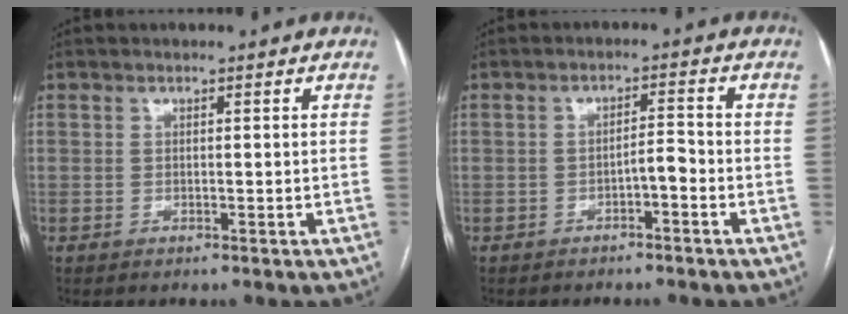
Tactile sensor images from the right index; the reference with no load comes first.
{"total": 2.7, "force": [-1.5, 0.6, 2.2], "torque": [-0.031, 0.005, -0.023]}